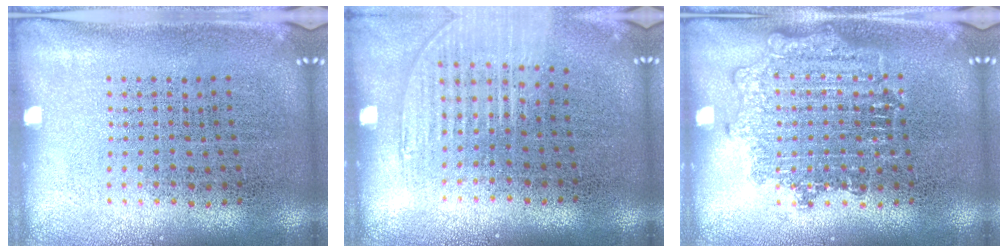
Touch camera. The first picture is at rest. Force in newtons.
{"total": 1.1, "press": 1.1, "slide": 0.4}
{"total": 2.4, "press": 2.4, "slide": 0.3}